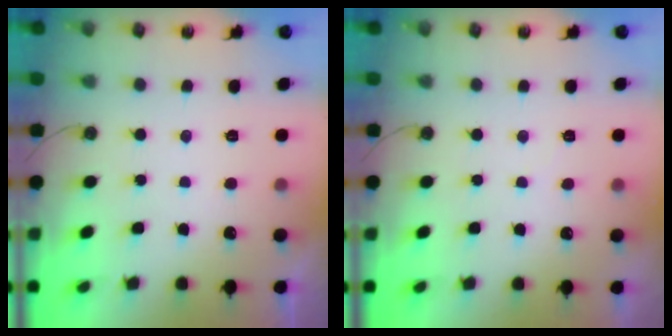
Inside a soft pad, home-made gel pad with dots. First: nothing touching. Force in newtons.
{"total": 3.6, "press": 3.5, "slide": 0.6}